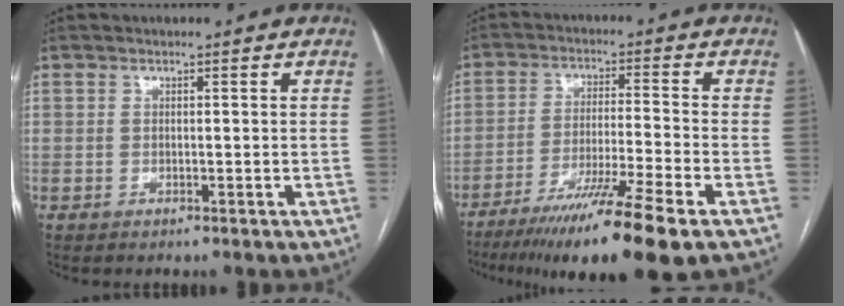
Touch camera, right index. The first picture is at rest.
{"total": 14.9, "force": [-10.1, -1.2, 10.9], "torque": [-0.176, -0.043, -0.167]}